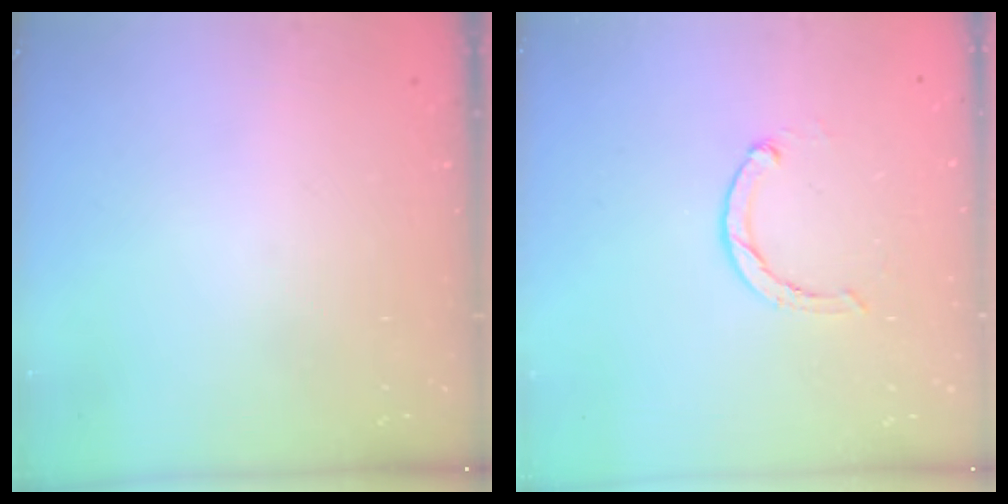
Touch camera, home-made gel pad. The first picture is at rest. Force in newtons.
{"total": 1.7, "press": 1.6, "slide": 0.3}